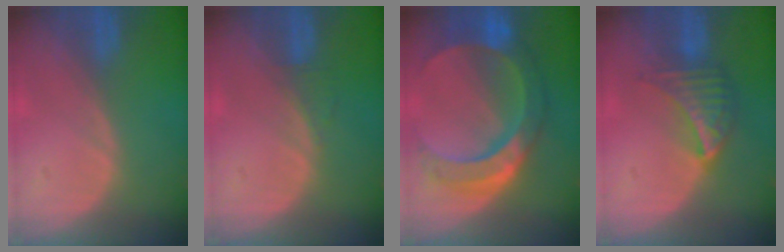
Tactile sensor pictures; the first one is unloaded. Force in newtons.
{"total": 1.2, "press": 1.2, "slide": 0.1}
{"total": 11.0, "press": 11.0, "slide": 1.0}
{"total": 7.2, "press": 6.3, "slide": 3.3}